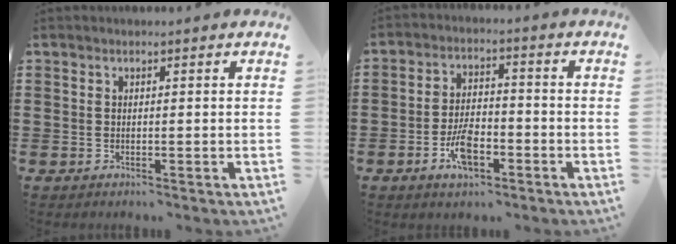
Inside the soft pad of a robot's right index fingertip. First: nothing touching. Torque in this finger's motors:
{"motor_torque": [0.94, 1.10, 0.22, 0.04]}